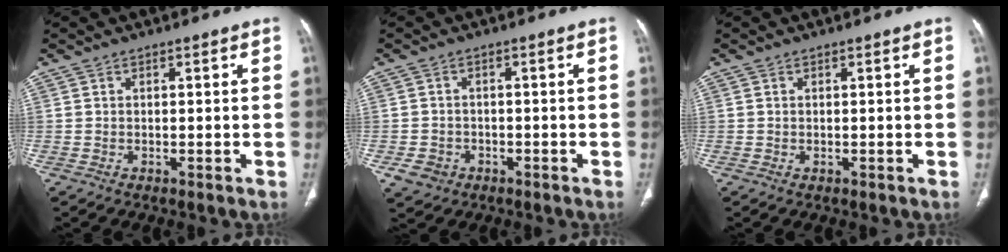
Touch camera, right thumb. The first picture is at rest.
{"total": 4.0, "force": [-1.8, 3.3, 1.3], "torque": [-0.021, 0.010, -0.022]}
{"total": 0.0}